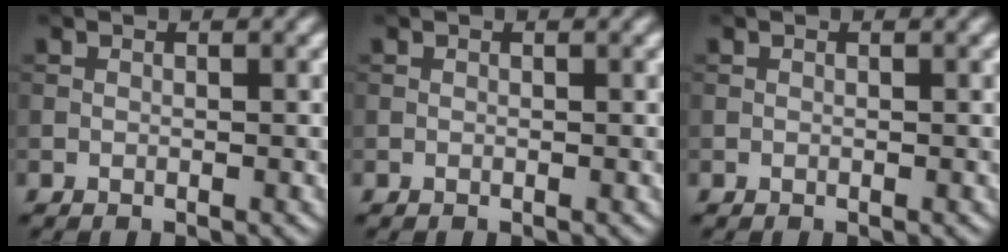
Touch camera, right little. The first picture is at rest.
{"total": 0.0}
{"total": 0.0}